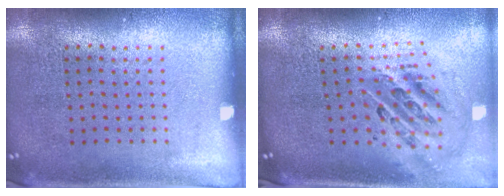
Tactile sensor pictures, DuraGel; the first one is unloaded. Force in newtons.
{"total": 1.7, "press": 1.4, "slide": 1.1}